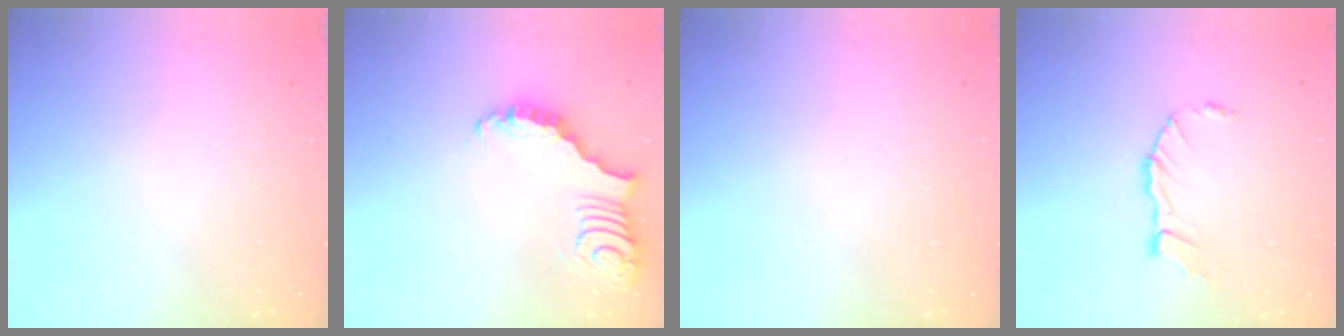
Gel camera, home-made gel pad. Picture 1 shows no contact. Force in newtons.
{"total": 3.3, "press": 3.3, "slide": 0.6}
{"total": 0.0}
{"total": 7.9, "press": 7.9, "slide": 0.9}